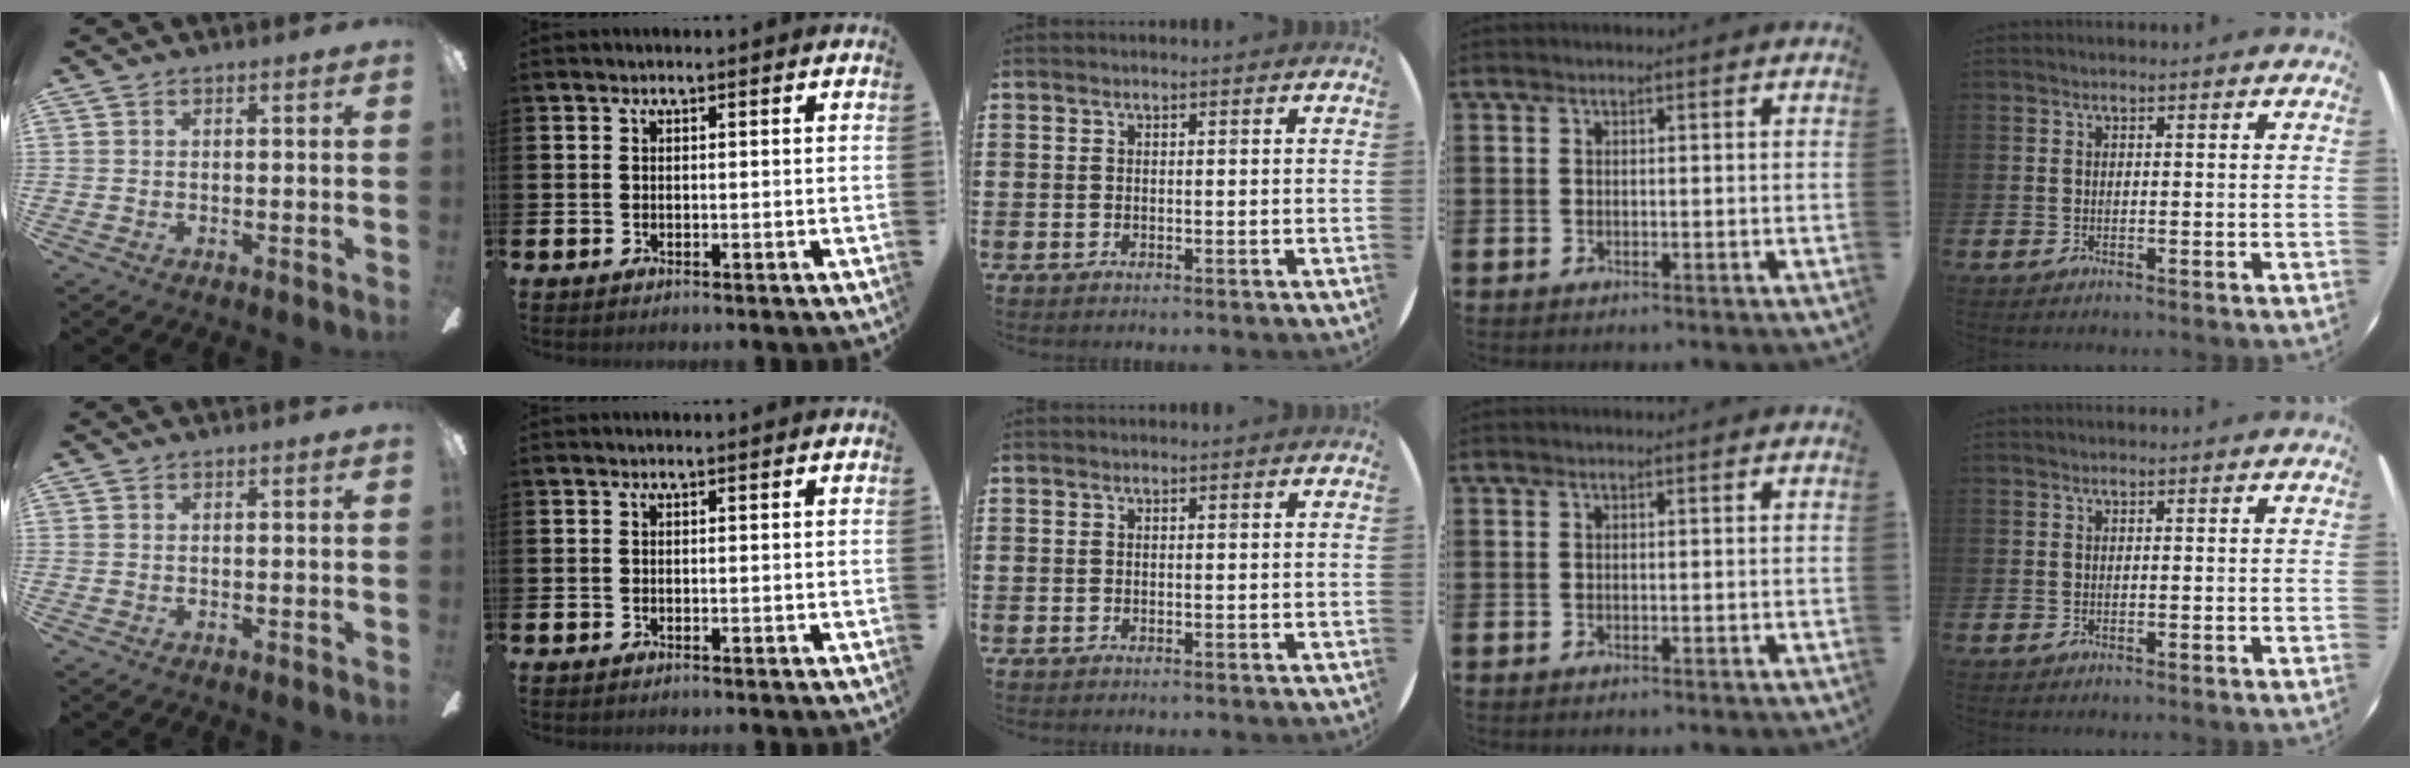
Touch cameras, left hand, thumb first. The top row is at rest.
{}